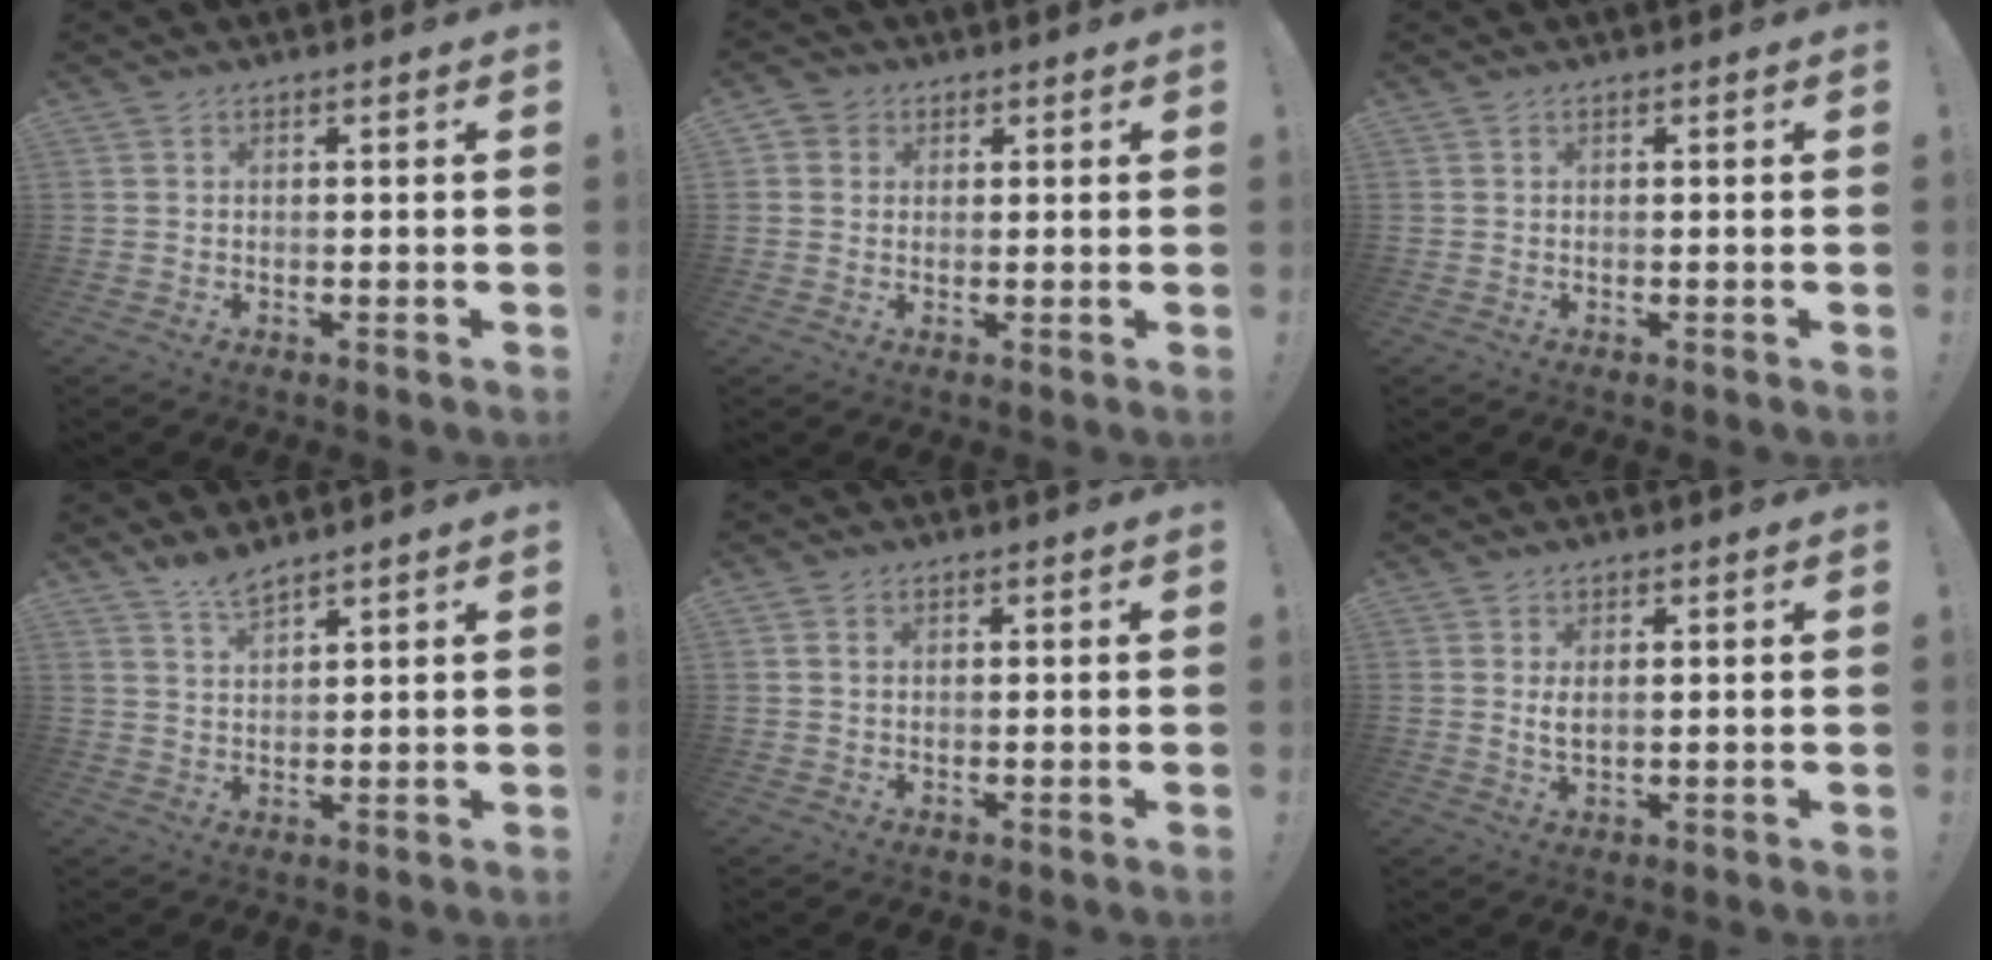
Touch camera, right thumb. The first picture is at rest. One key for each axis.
{"total": 3.1, "fx": 1.0, "fy": 2.9, "fz": 0.7, "tx": -0.013, "ty": 0.002, "tz": 0.020}
{"total": 0.0}
{"total": 4.5, "fx": 4.1, "fy": 0.5, "fz": 1.9, "tx": -0.031, "ty": -0.028, "tz": 0.072}
{"total": 1.3, "fx": 0.6, "fy": 0.9, "fz": 0.6, "tx": -0.009, "ty": 0.001, "tz": 0.010}
{"total": 2.9, "fx": 1.2, "fy": 1.2, "fz": 2.4, "tx": -0.027, "ty": -0.010, "tz": 0.017}